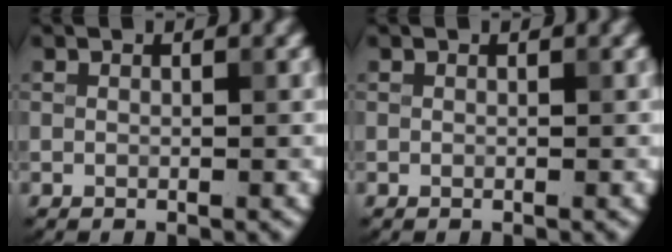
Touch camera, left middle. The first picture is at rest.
{"total": 0.0}